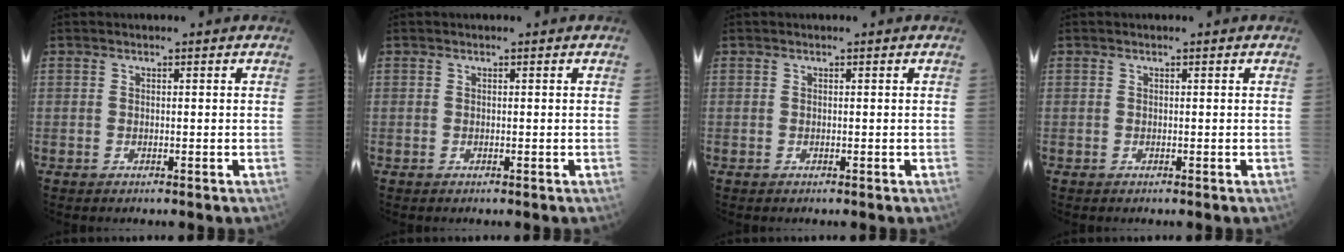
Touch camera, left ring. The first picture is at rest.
{"total": 0.0}
{"total": 0.0}
{"total": 0.0}